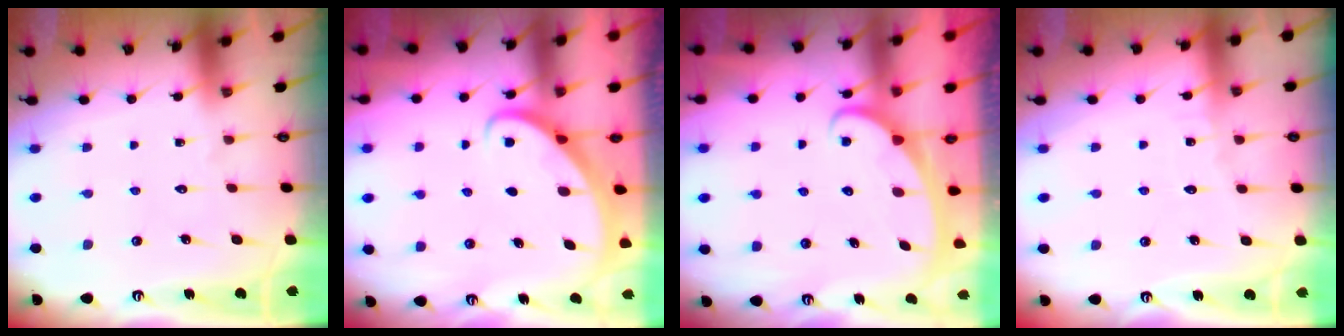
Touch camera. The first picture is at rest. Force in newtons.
{"total": 3.0, "press": 3.0, "slide": 0.2}
{"total": 2.4, "press": 2.3, "slide": 0.4}
{"total": 2.4, "press": 2.4, "slide": 0.3}